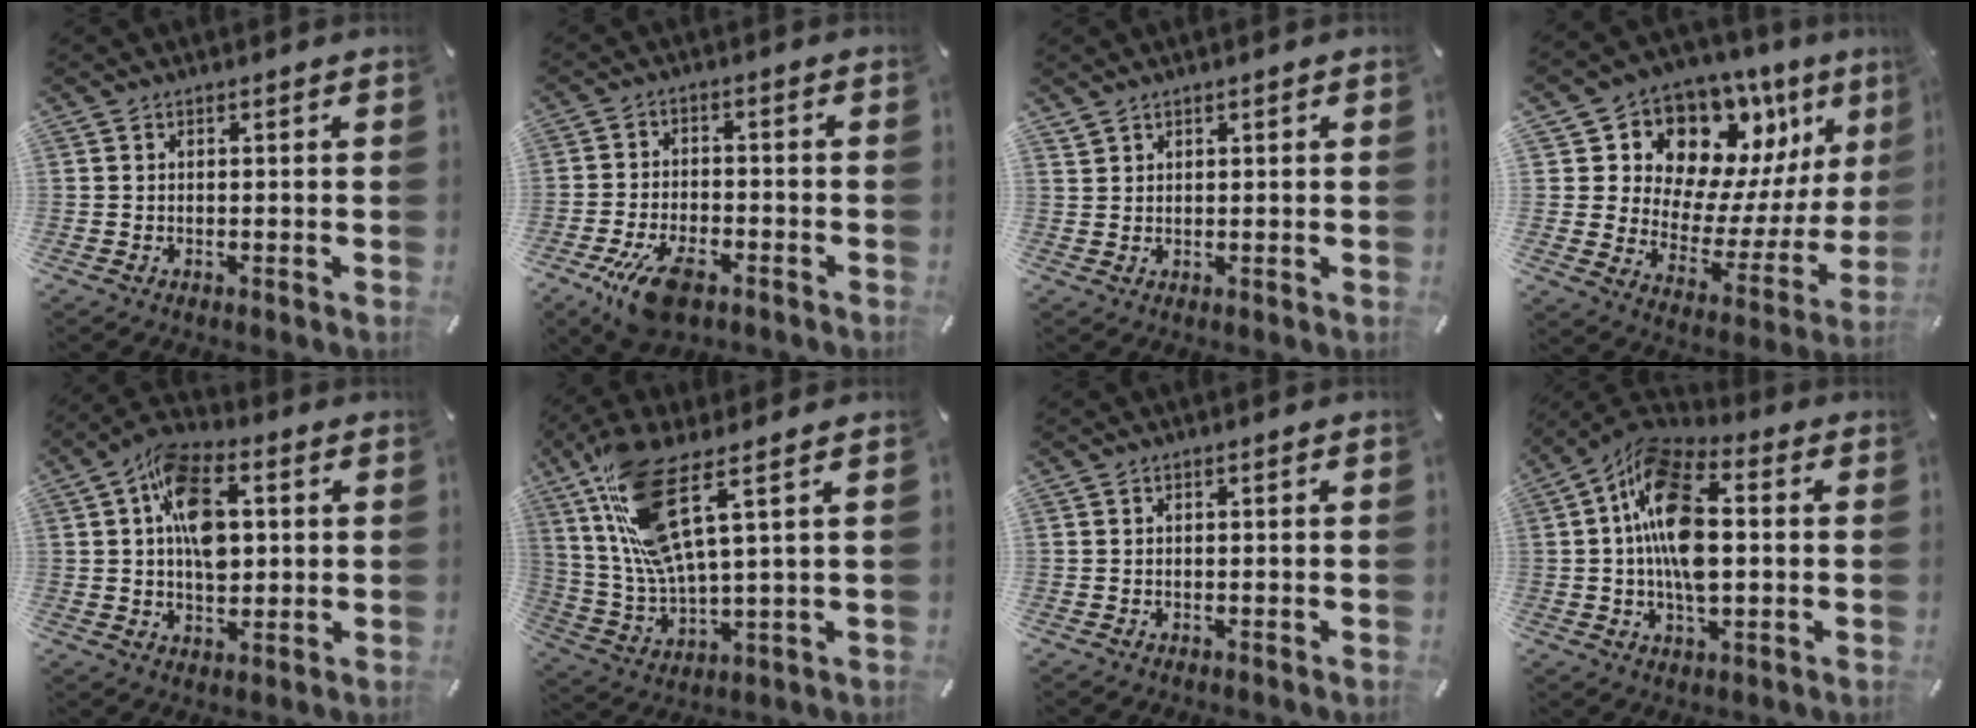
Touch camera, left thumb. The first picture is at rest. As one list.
[{"total": 9.7, "force": [-5.5, 4.4, 6.7], "torque": [-0.141, 0.017, -0.099]}, {"total": 1.3, "force": [1.1, 0.7, 0.1], "torque": [-0.002, -0.001, 0.021]}, {"total": 12.1, "force": [9.6, 7.2, 1.9], "torque": [-0.027, -0.120, 0.166]}, {"total": 13.6, "force": [2.2, 8.9, 10.0], "torque": [-0.169, 0.011, 0.042]}, {"total": 15.8, "force": [7.3, 4.1, 13.4], "torque": [-0.302, -0.029, 0.119]}, {"total": 0.0}, {"total": 15.3, "force": [0.9, 8.4, 12.8], "torque": [-0.260, 0.007, 0.015]}]